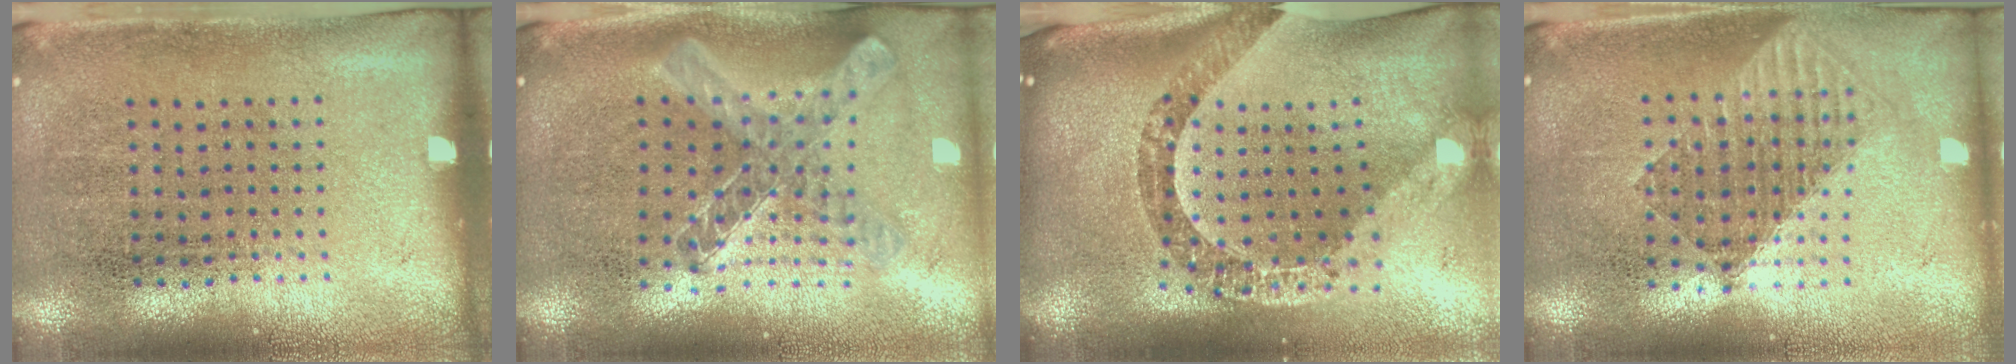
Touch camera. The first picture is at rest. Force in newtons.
{"total": 1.2, "press": 1.1, "slide": 0.5}
{"total": 2.6, "press": 1.9, "slide": 1.7}
{"total": 1.6, "press": 1.4, "slide": 0.7}